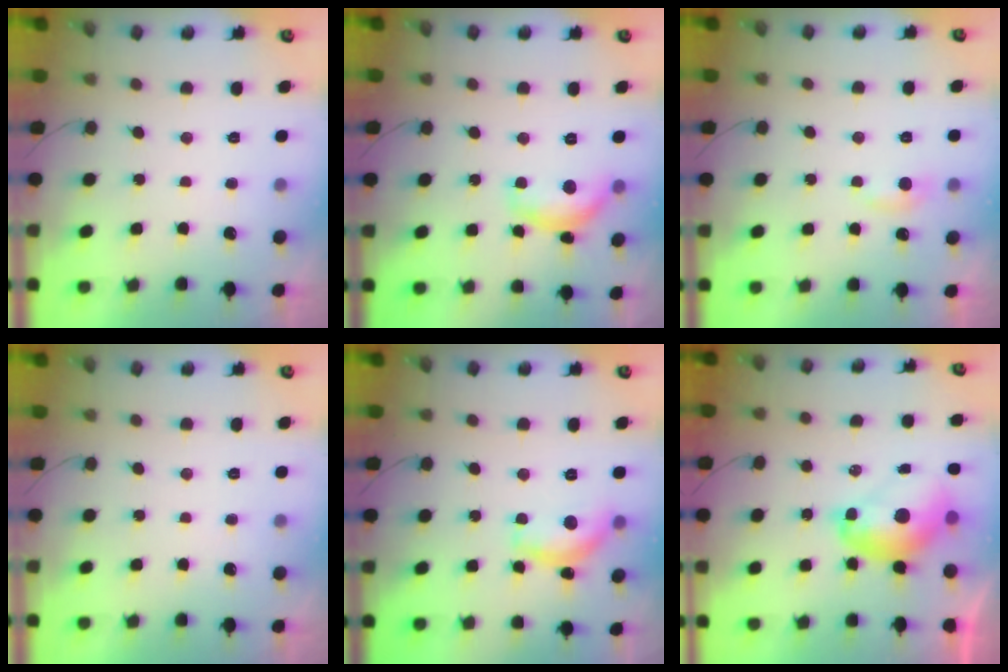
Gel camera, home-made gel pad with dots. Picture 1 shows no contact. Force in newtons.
{"total": 10.8, "press": 10.8, "slide": 0.5}
{"total": 4.8, "press": 4.8, "slide": 0.7}
{"total": 0.0}
{"total": 12.0, "press": 12.0, "slide": 0.7}
{"total": 10.5, "press": 10.4, "slide": 1.1}